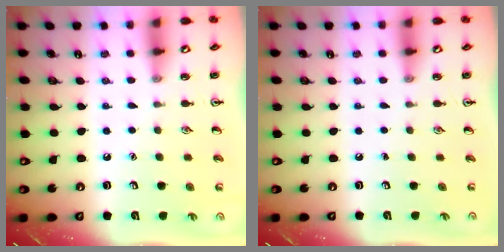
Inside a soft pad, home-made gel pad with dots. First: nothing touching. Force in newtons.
{"total": 0.0}